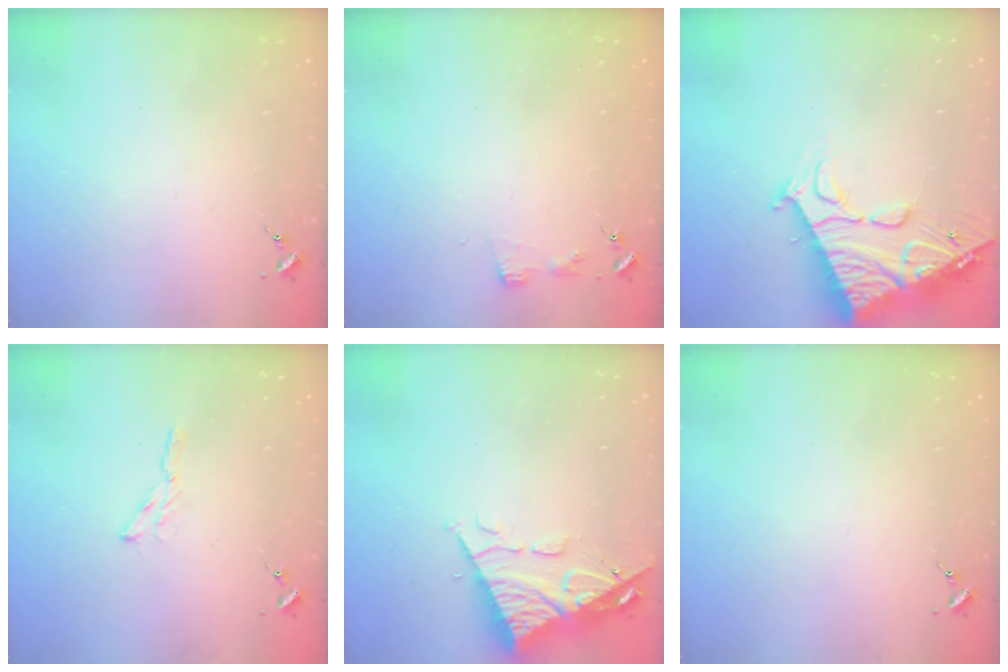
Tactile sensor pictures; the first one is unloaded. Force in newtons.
{"total": 2.9, "press": 2.9, "slide": 0.3}
{"total": 23.0, "press": 22.9, "slide": 2.5}
{"total": 2.9, "press": 2.9, "slide": 0.3}
{"total": 13.0, "press": 12.9, "slide": 1.4}
{"total": 0.0}